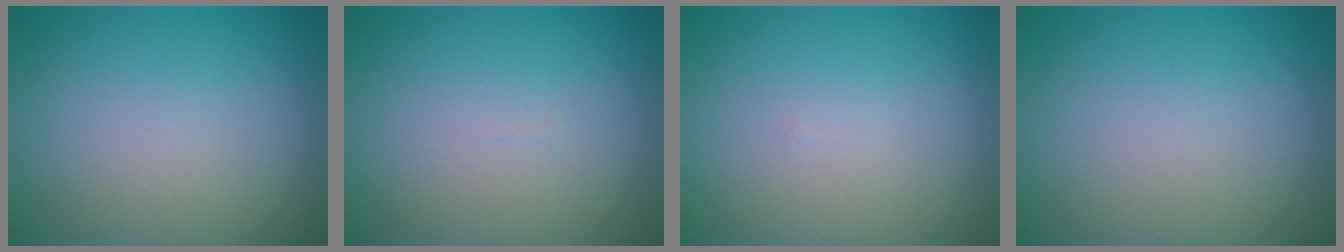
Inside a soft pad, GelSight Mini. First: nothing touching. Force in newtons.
{"total": 0.0}
{"total": 0.0}
{"total": 0.0}